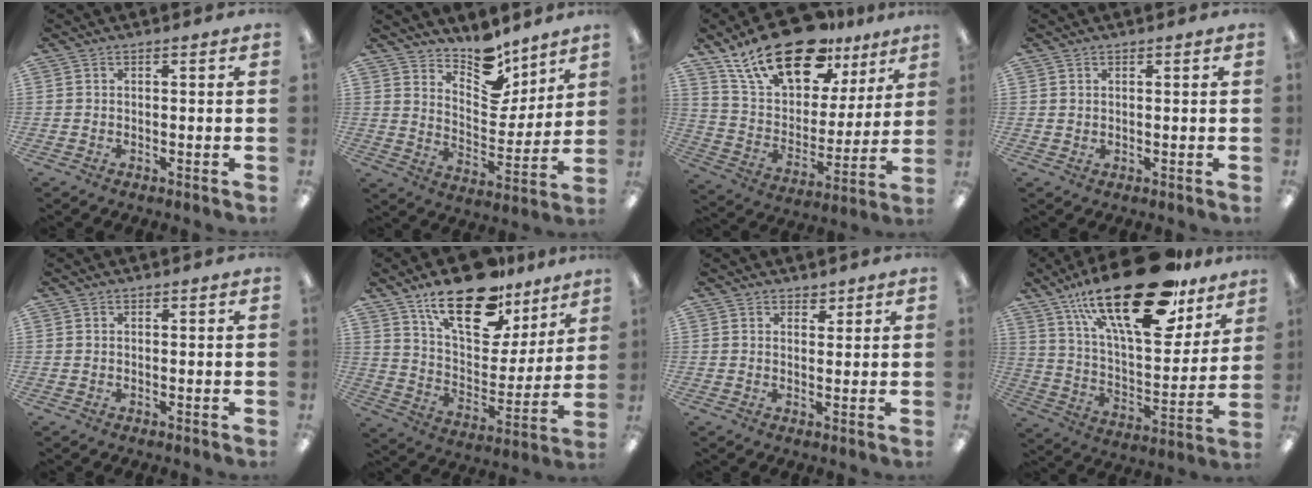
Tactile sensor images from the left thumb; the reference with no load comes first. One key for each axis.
{"total": 12.1, "fx": 10.2, "fy": 5.2, "fz": 4.0, "tx": -0.053, "ty": -0.086, "tz": 0.189}
{"total": 21.9, "fx": 15.3, "fy": 10.2, "fz": 11.9, "tx": -0.211, "ty": -0.084, "tz": 0.272}
{"total": 0.8, "fx": 0.7, "fy": 0.4, "fz": 0.2, "tx": -0.004, "ty": 0.001, "tz": 0.013}
{"total": 0.0}
{"total": 22.1, "fx": 15.0, "fy": 10.1, "fz": 12.6, "tx": -0.203, "ty": -0.088, "tz": 0.261}
{"total": 2.0, "fx": 1.8, "fy": 1.0, "fz": 0.2, "tx": 0.012, "ty": -0.009, "tz": 0.030}
{"total": 29.8, "fx": 19.4, "fy": 11.1, "fz": 19.8, "tx": -0.324, "ty": -0.107, "tz": 0.322}